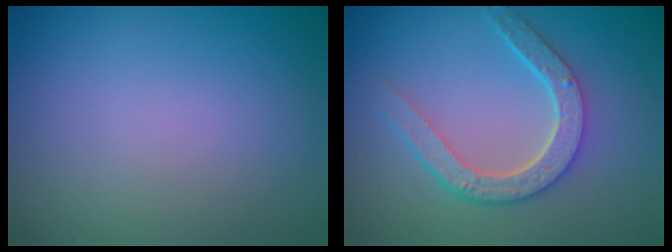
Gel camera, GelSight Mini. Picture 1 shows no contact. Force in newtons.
{"total": 4.6, "press": 3.5, "slide": 2.9}